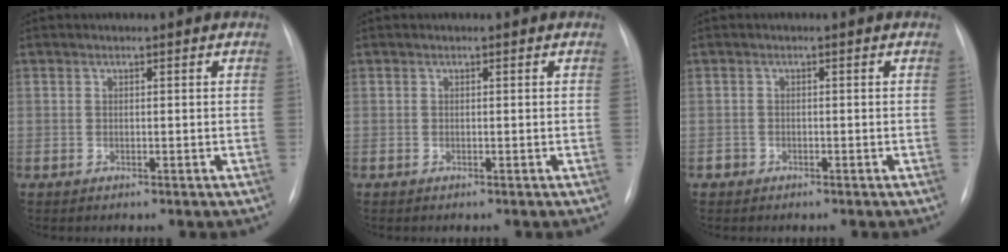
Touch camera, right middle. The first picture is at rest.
{"total": 0.0}
{"total": 1.0, "force": [-0.6, 0.8, 0.0], "torque": [0.000, 0.004, -0.010]}